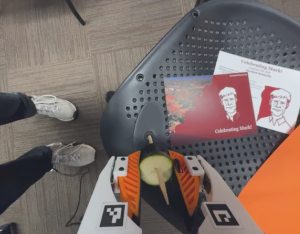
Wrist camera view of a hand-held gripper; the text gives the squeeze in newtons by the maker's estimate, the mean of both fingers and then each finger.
{"total": 14.4, "left": 14.5, "right": 14.4}